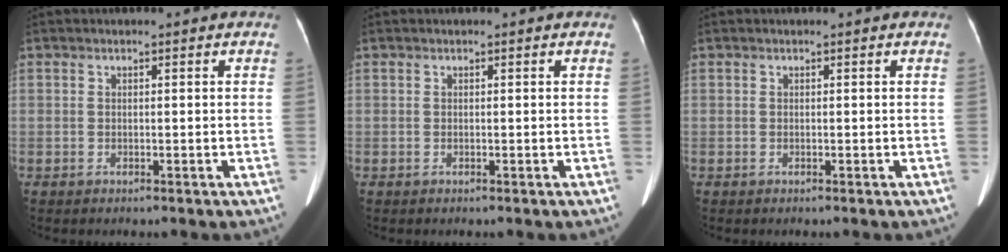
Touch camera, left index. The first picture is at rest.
{"total": 0.0}
{"total": 0.0}